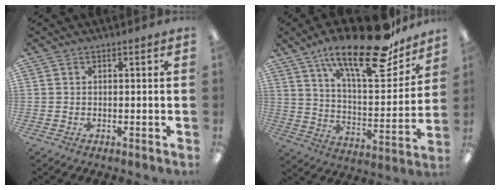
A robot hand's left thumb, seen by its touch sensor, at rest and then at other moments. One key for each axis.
{"total": 24.3, "fx": 17.0, "fy": 7.6, "fz": 15.6, "tx": -0.235, "ty": -0.108, "tz": 0.280}